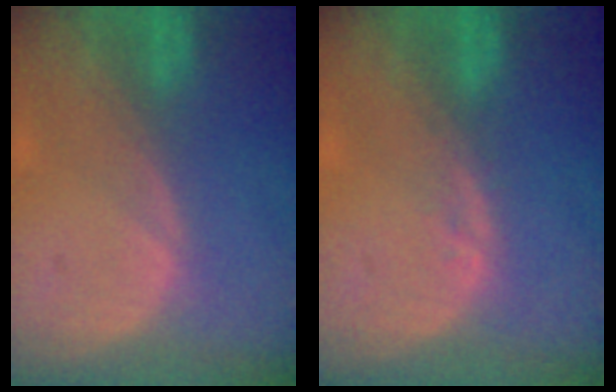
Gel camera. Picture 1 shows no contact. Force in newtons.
{"total": 1.0, "press": 1.0, "slide": 0.2}